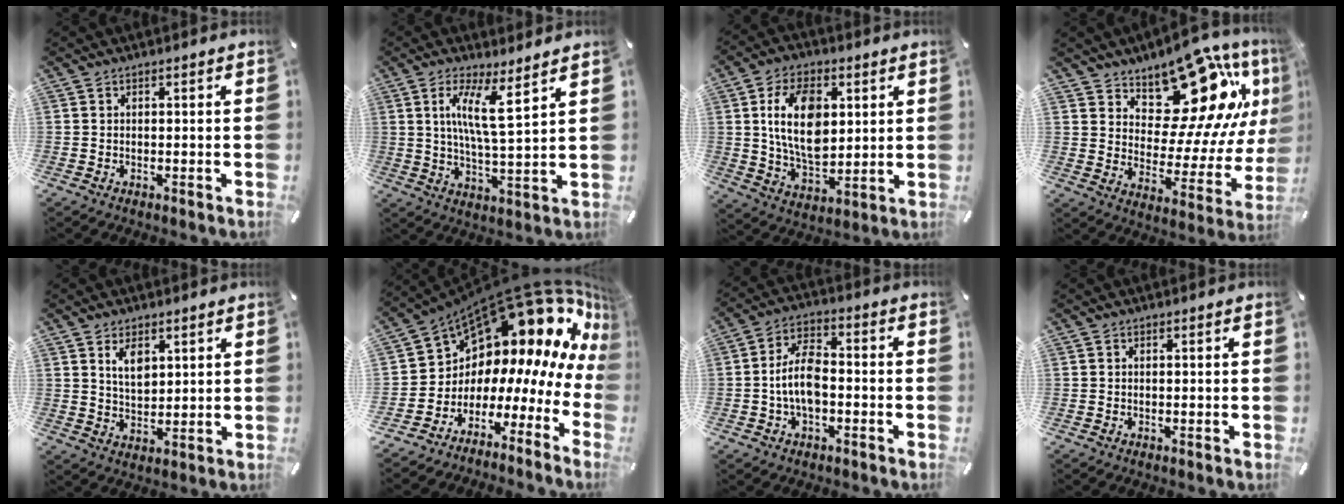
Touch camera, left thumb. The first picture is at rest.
{"total": 9.8, "force": [4.6, 1.4, 8.5], "torque": [-0.161, -0.018, 0.075]}
{"total": 15.0, "force": [3.5, 9.6, 11.0], "torque": [-0.224, 0.004, 0.059]}
{"total": 18.3, "force": [12.8, 9.2, 9.3], "torque": [-0.121, -0.107, 0.216]}
{"total": 5.7, "force": [3.2, 3.3, 3.4], "torque": [-0.061, -0.013, 0.055]}
{"total": 15.8, "force": [12.4, 8.1, 5.6], "torque": [-0.078, -0.137, 0.233]}
{"total": 9.2, "force": [-1.9, 5.2, 7.4], "torque": [-0.150, 0.016, -0.035]}
{"total": 0.0}